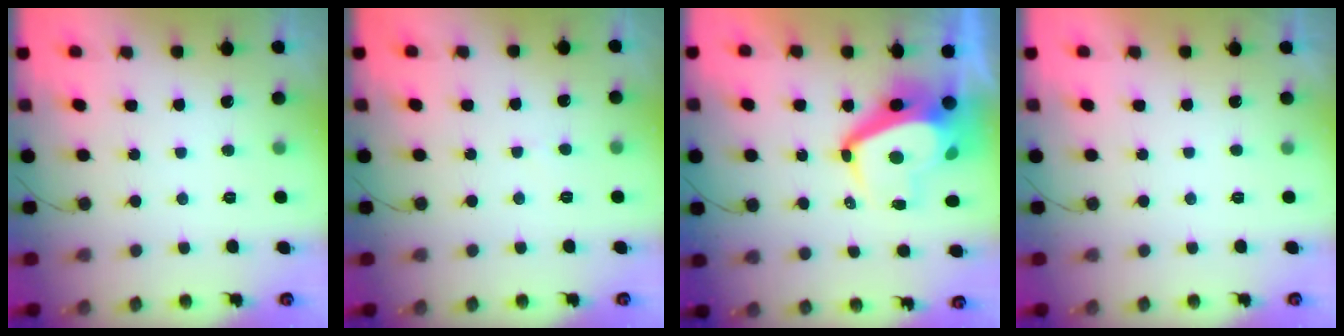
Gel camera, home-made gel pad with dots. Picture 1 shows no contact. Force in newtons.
{"total": 2.1, "press": 2.1, "slide": 0.2}
{"total": 9.4, "press": 9.3, "slide": 1.1}
{"total": 2.3, "press": 2.3, "slide": 0.3}